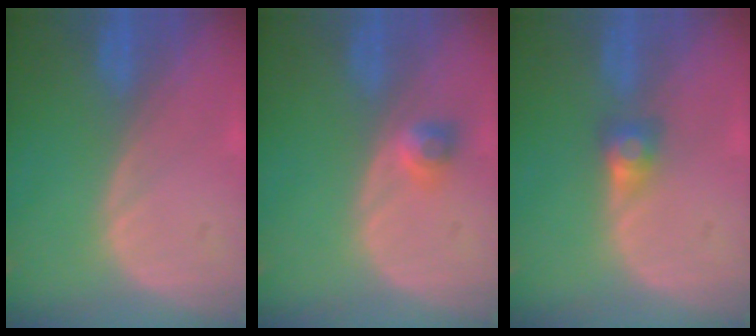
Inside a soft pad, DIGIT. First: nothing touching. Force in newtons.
{"total": 2.4, "press": 2.0, "slide": 1.3}
{"total": 2.6, "press": 2.4, "slide": 1.0}